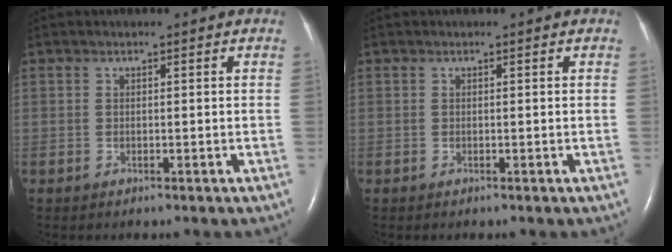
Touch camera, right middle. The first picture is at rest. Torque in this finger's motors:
{"motor_torque": [0.13, 0.06, 0.07, 0.00]}